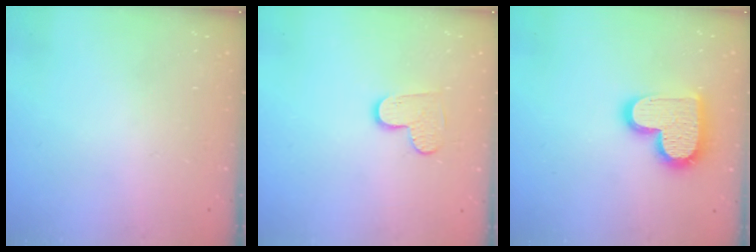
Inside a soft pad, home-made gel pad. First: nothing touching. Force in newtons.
{"total": 6.3, "press": 6.3, "slide": 0.1}
{"total": 16.0, "press": 16.0, "slide": 1.1}